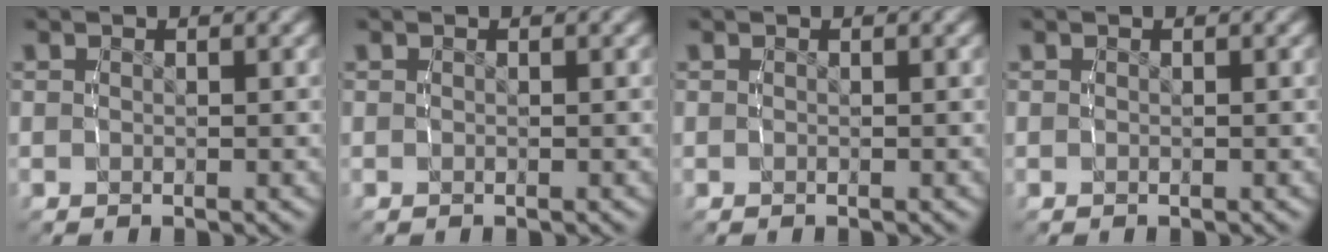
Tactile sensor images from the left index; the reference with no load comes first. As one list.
[{"total": 0.0}, {"total": 0.0}, {"total": 0.0}]